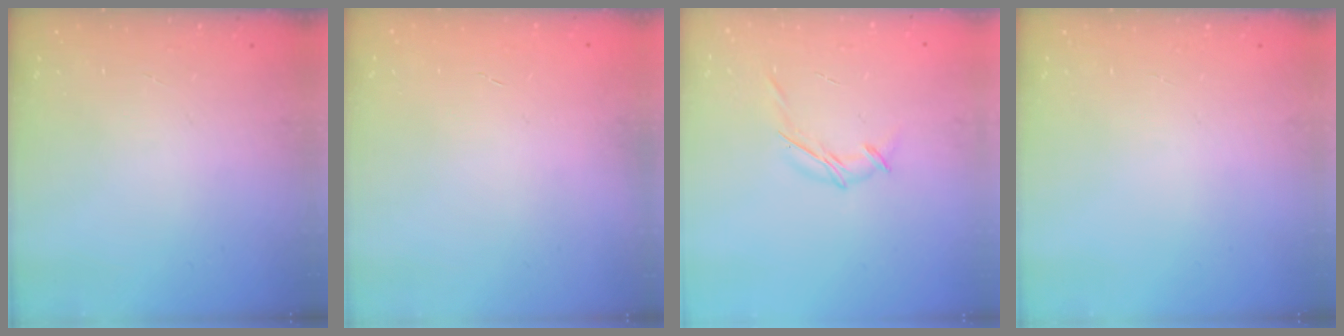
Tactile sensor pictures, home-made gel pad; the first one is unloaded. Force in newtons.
{"total": 0.0}
{"total": 6.8, "press": 6.7, "slide": 0.9}
{"total": 0.0}